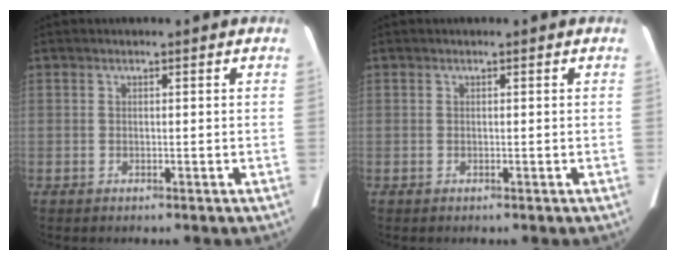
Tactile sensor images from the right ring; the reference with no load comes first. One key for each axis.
{"total": 0.0}